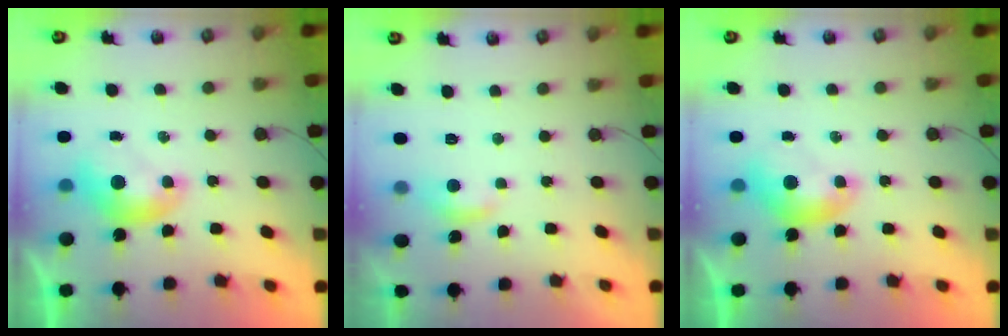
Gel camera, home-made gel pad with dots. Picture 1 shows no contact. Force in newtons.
{"total": 1.3, "press": 1.2, "slide": 0.5}
{"total": 0.0}